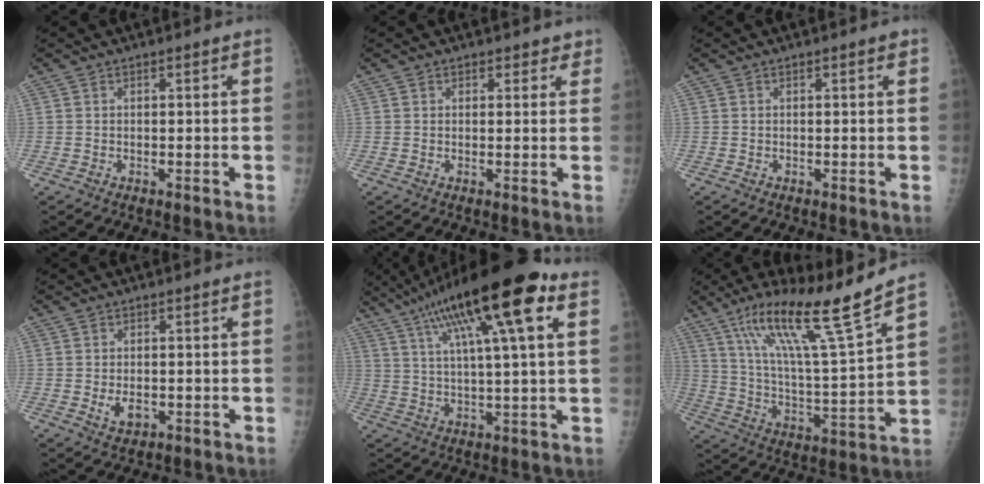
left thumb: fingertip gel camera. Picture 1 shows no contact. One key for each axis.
{"total": 2.1, "fx": 1.5, "fy": 1.5, "fz": 0.2, "tx": 0.026, "ty": -0.005, "tz": 0.012}
{"total": 0.7, "fx": 0.3, "fy": 0.2, "fz": 0.5, "tx": -0.006, "ty": 0.001, "tz": 0.002}
{"total": 3.0, "fx": -0.5, "fy": 2.1, "fz": 2.2, "tx": -0.030, "ty": -0.003, "tz": 0.000}
{"total": 20.9, "fx": 10.1, "fy": 4.0, "fz": 17.9, "tx": -0.299, "ty": 0.007, "tz": 0.165}
{"total": 19.6, "fx": 13.4, "fy": 0.5, "fz": 14.3, "tx": -0.226, "ty": -0.066, "tz": 0.234}